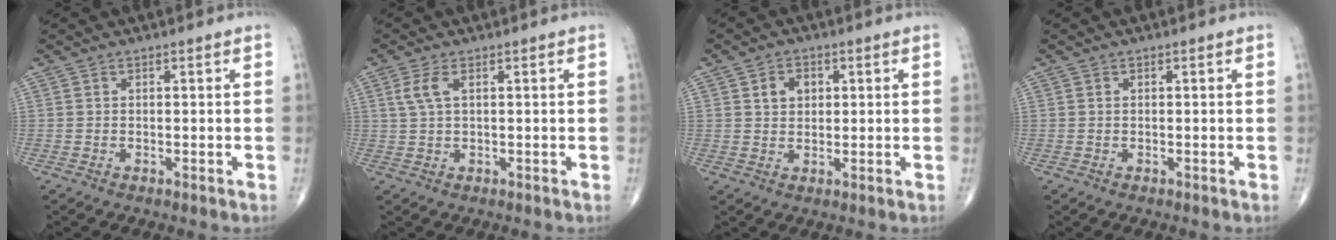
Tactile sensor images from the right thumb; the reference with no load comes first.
{"total": 3.4, "force": [1.2, 1.4, 2.8], "torque": [-0.074, 0.008, 0.027]}
{"total": 4.0, "force": [1.3, 3.1, 2.2], "torque": [-0.017, -0.002, 0.020]}
{"total": 0.0}